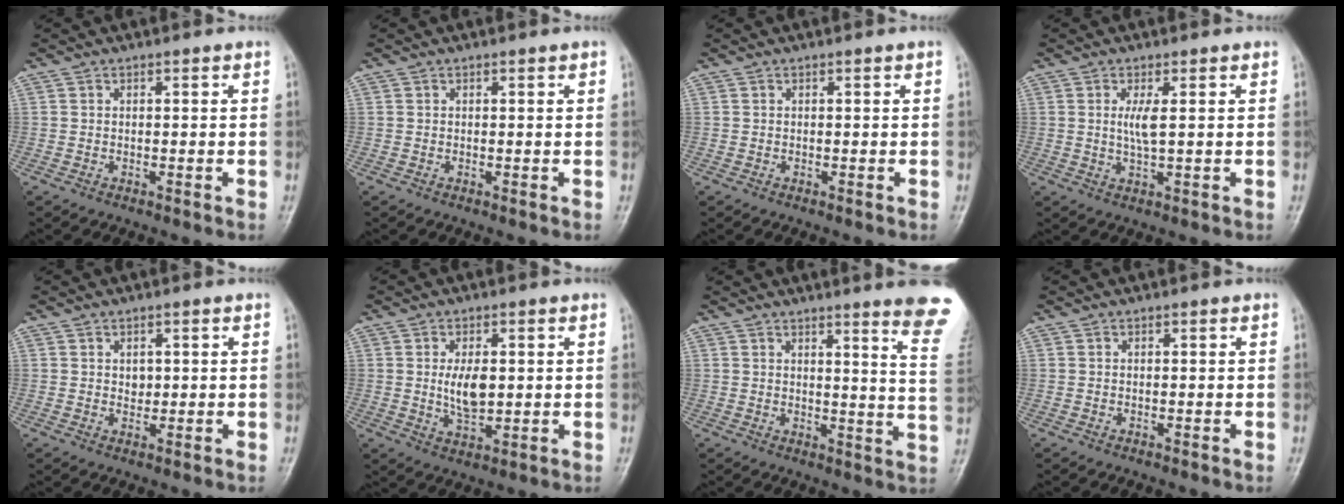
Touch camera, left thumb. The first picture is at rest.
{"total": 0.6, "force": [0.3, 0.1, 0.5], "torque": [-0.006, 0.000, 0.002]}
{"total": 0.0}
{"total": 3.4, "force": [0.8, 0.6, 3.2], "torque": [-0.068, -0.010, 0.019]}
{"total": 1.7, "force": [0.5, 1.3, 1.0], "torque": [-0.006, -0.003, 0.010]}
{"total": 6.3, "force": [0.7, 3.3, 5.4], "torque": [-0.087, -0.011, 0.015]}
{"total": 13.3, "force": [9.9, 0.1, 8.9], "torque": [-0.090, -0.079, 0.102]}
{"total": 0.0}